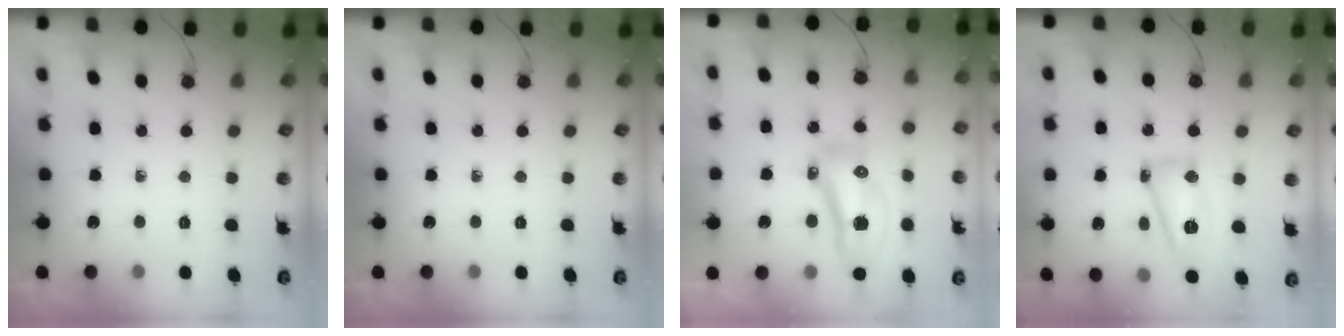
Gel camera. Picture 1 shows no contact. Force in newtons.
{"total": 0.0}
{"total": 14.2, "press": 14.0, "slide": 2.6}
{"total": 10.5, "press": 10.2, "slide": 2.1}